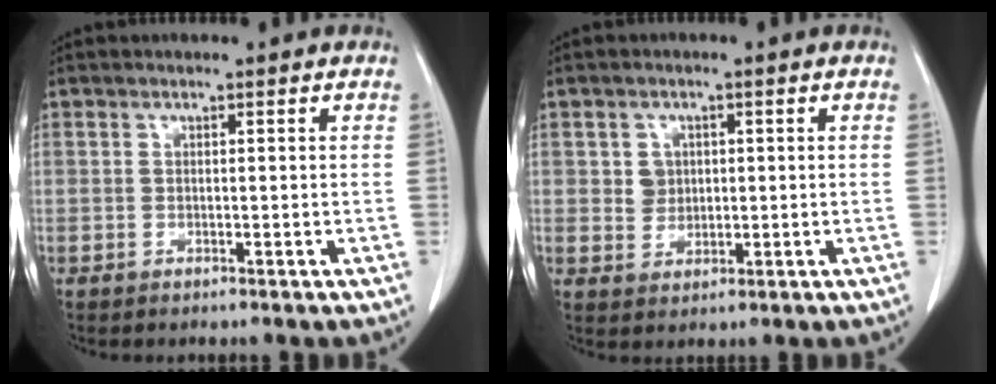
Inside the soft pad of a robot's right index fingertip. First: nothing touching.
{"total": 3.2, "force": [0.8, 2.8, 1.2], "torque": [-0.015, 0.007, 0.017]}